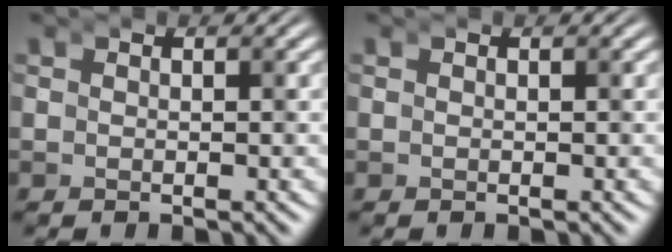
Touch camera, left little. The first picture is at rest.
{"total": 0.0}